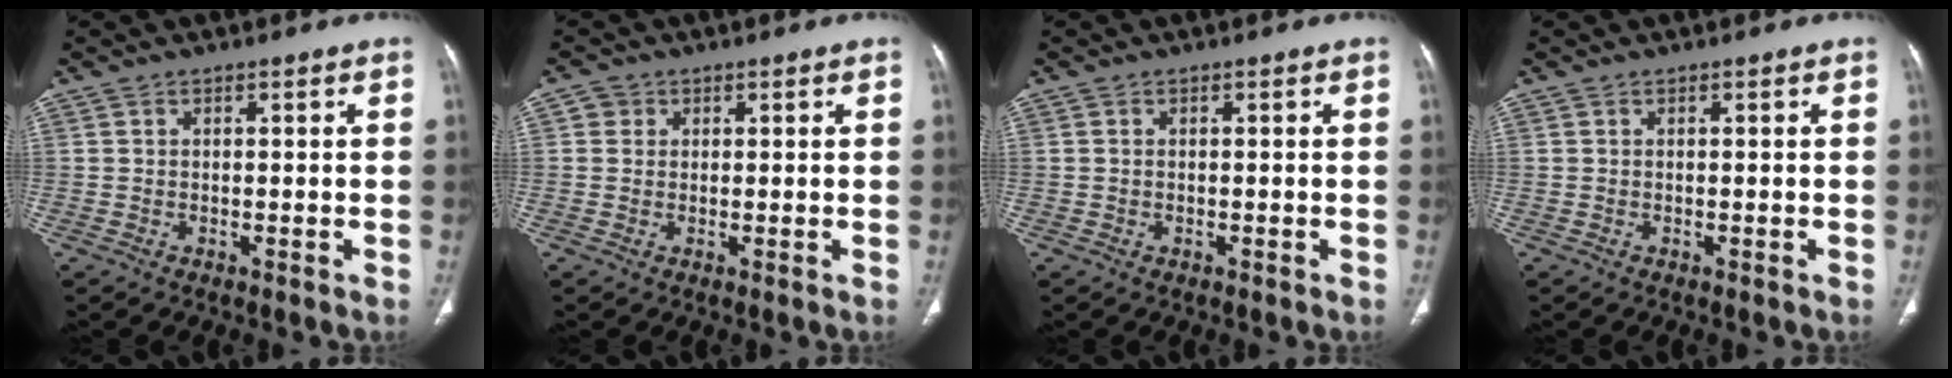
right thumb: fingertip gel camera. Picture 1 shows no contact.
{"total": 1.9, "force": [0.5, 1.8, 0.4], "torque": [0.004, 0.001, 0.004]}
{"total": 0.0}
{"total": 0.0}